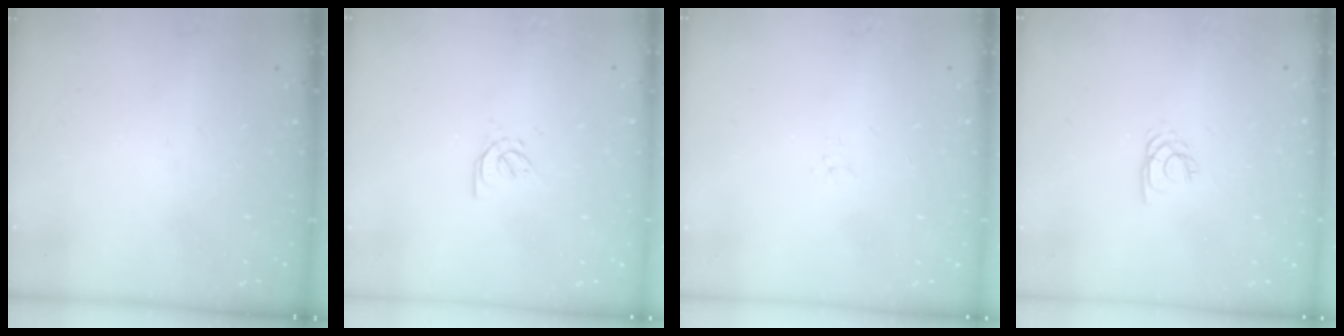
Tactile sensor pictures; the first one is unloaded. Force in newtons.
{"total": 3.2, "press": 3.0, "slide": 0.9}
{"total": 1.5, "press": 1.5, "slide": 0.2}
{"total": 2.2, "press": 2.2, "slide": 0.3}